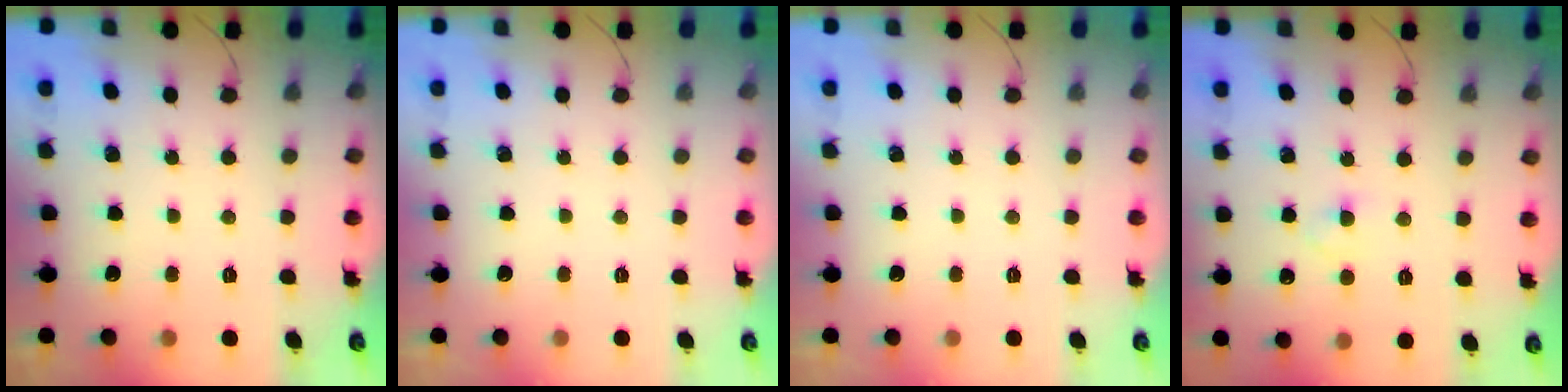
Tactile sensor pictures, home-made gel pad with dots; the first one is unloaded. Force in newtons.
{"total": 0.0}
{"total": 0.0}
{"total": 2.2, "press": 2.0, "slide": 0.9}